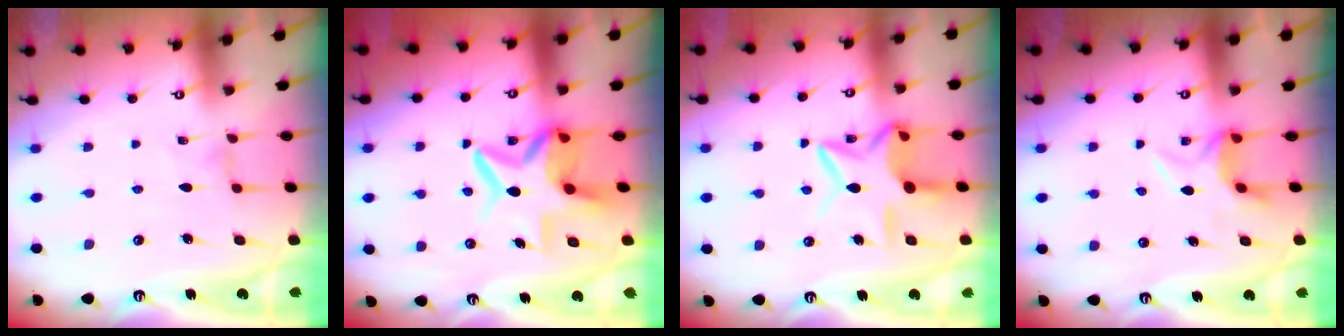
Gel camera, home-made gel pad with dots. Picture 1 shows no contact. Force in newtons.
{"total": 10.1, "press": 10.0, "slide": 1.2}
{"total": 12.6, "press": 12.5, "slide": 1.3}
{"total": 5.6, "press": 5.5, "slide": 1.2}